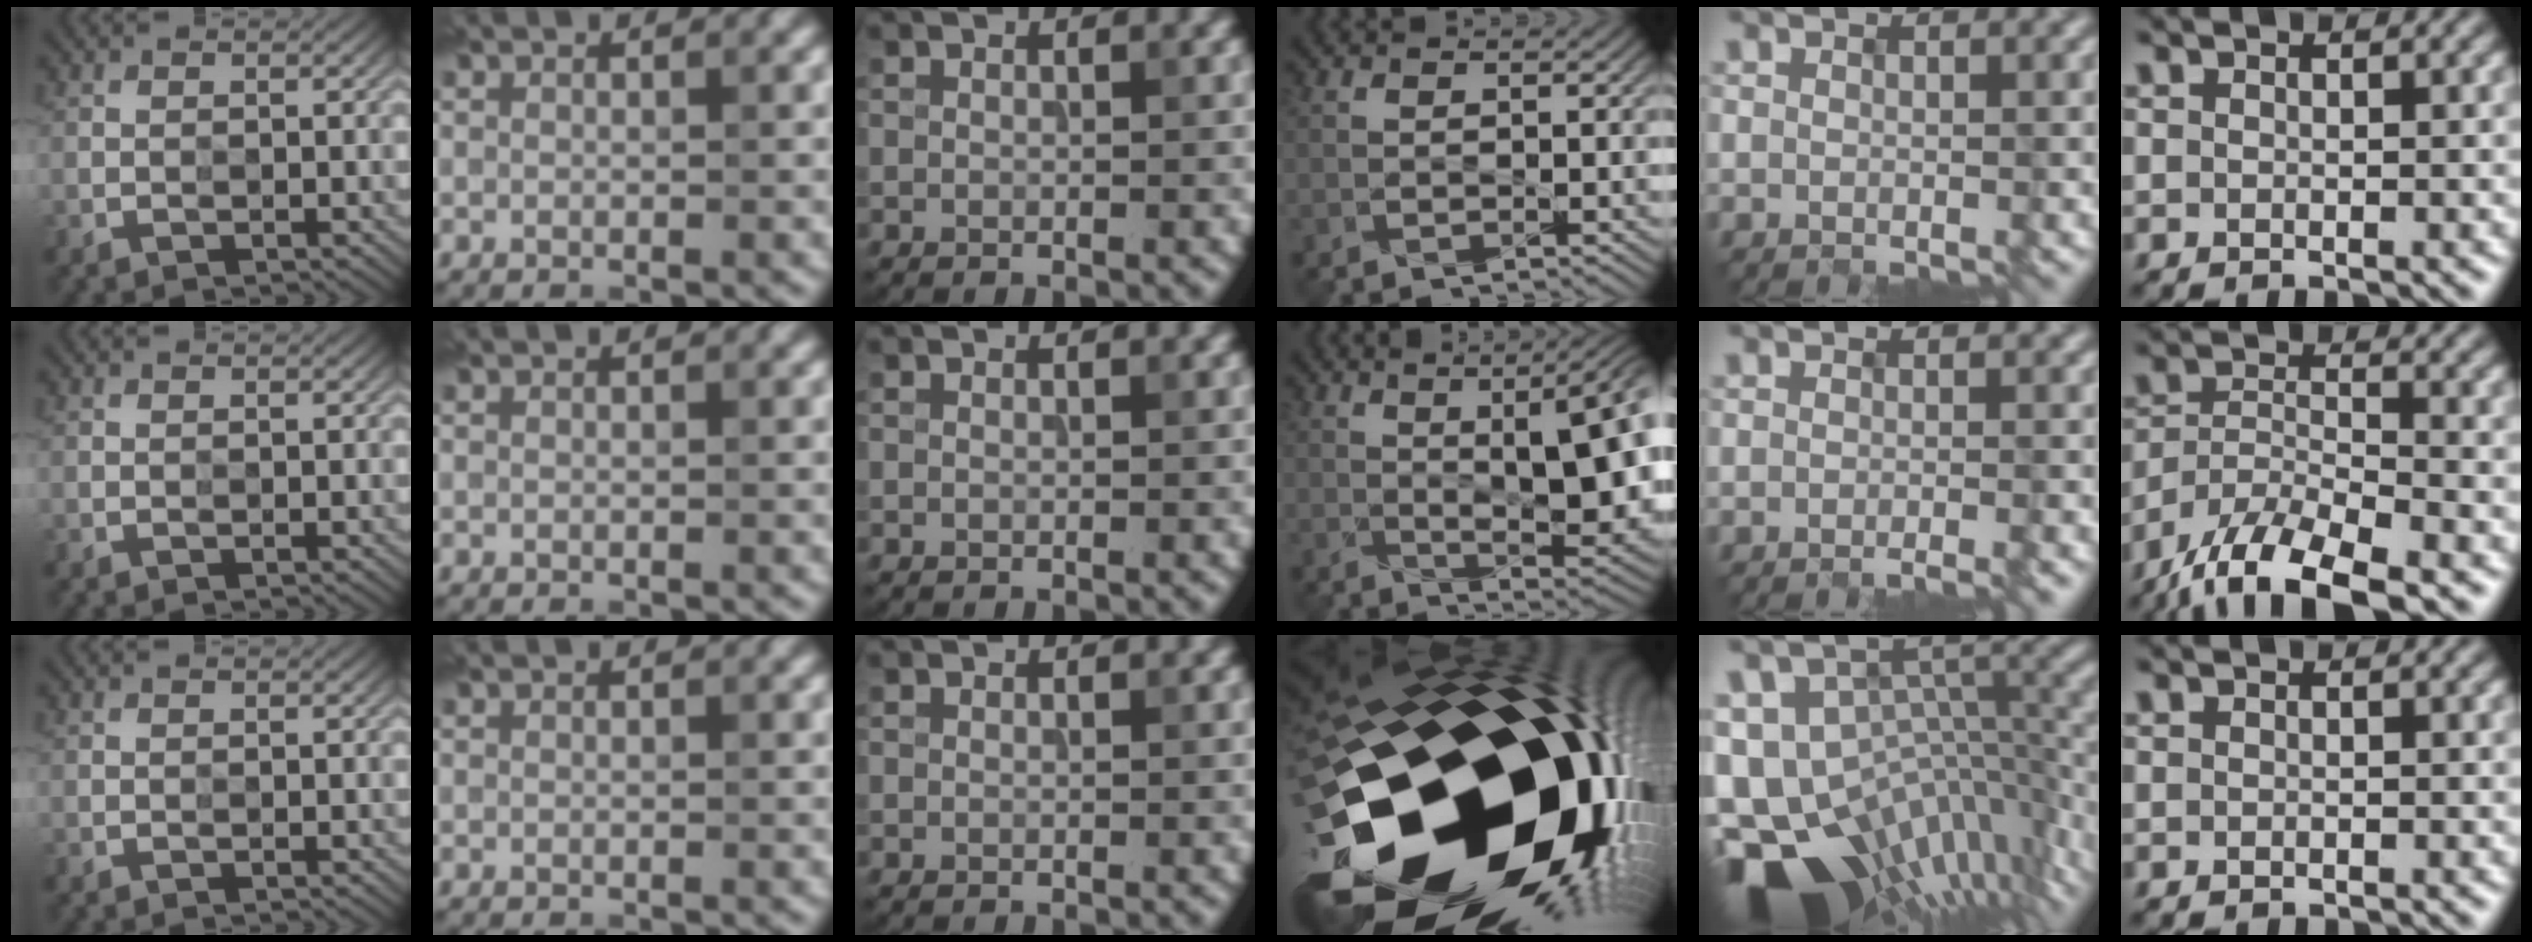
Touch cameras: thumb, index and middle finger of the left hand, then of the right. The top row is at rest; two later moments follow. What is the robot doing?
{"motion": "insert", "object": "power strip"}